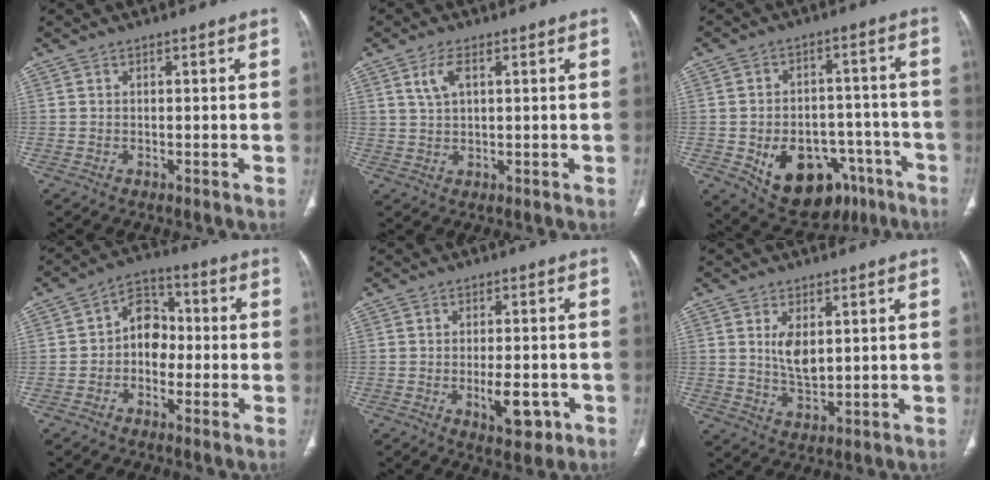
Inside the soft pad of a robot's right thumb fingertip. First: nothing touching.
{"total": 4.0, "force": [1.7, 1.9, 3.1], "torque": [-0.063, 0.002, 0.036]}
{"total": 18.5, "force": [-8.7, 12.3, 10.8], "torque": [-0.129, 0.052, -0.111]}
{"total": 8.0, "force": [-0.9, 6.1, 5.1], "torque": [-0.043, 0.031, -0.032]}
{"total": 6.5, "force": [-2.4, 2.9, 5.3], "torque": [-0.064, 0.005, -0.028]}
{"total": 5.6, "force": [1.6, 3.0, 4.5], "torque": [-0.073, -0.015, 0.036]}